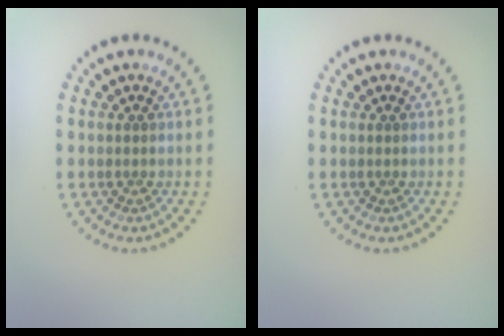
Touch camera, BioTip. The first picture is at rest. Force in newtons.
{"total": 0.0}